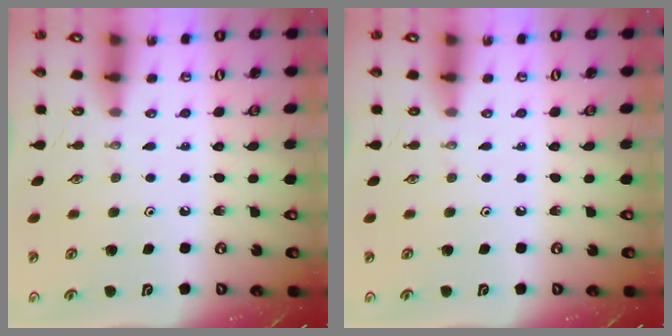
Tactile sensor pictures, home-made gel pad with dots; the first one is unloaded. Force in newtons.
{"total": 0.0}